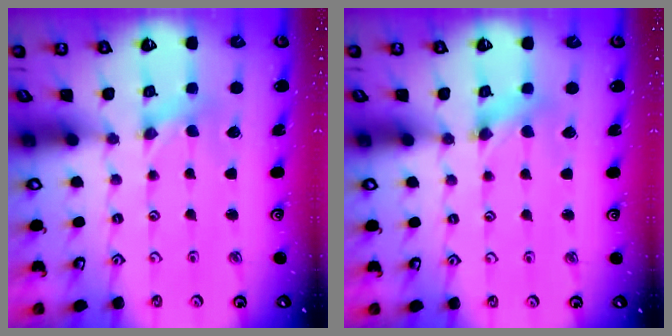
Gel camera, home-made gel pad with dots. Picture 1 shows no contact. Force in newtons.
{"total": 1.4, "press": 1.4, "slide": 0.2}